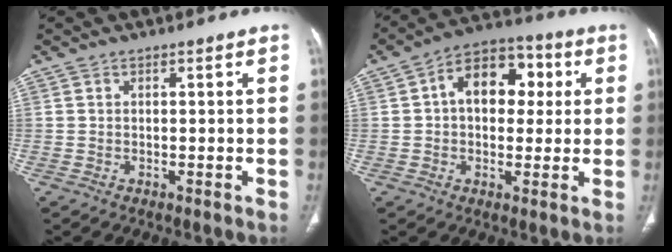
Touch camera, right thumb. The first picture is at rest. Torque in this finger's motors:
{"motor_torque": [-0.19, 0.12, 0.16, -0.12, 0.27]}